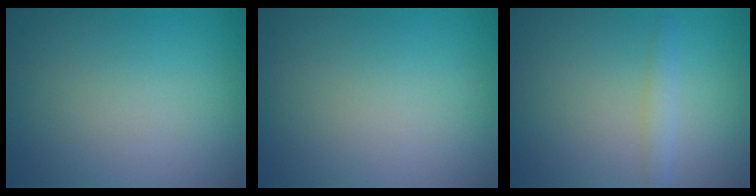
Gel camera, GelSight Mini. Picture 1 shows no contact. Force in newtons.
{"total": 0.0}
{"total": 1.4, "press": 1.4, "slide": 0.0}